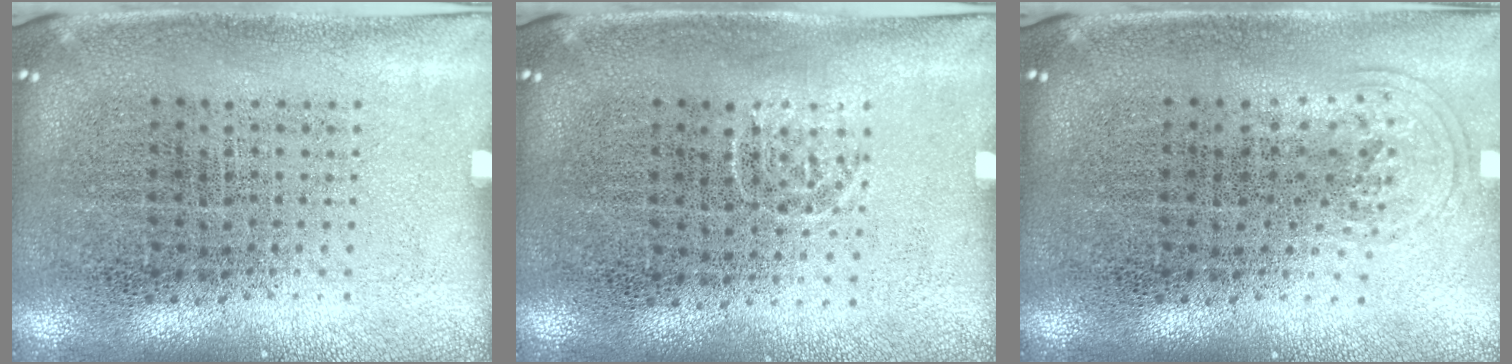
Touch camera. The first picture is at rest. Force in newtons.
{"total": 0.7, "press": 0.5, "slide": 0.5}
{"total": 0.9, "press": 0.7, "slide": 0.7}